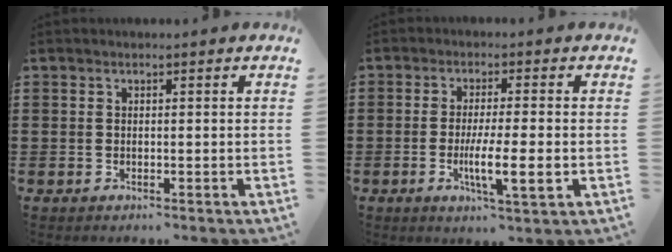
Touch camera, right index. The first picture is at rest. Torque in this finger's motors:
{"motor_torque": [2.15, 0.00, 0.61, 0.21]}